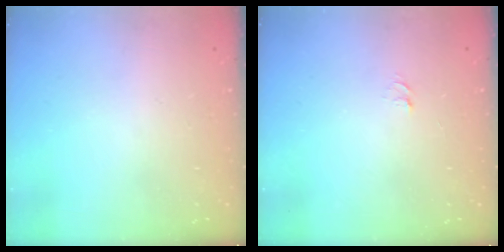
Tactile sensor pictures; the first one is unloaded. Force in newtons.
{"total": 3.7, "press": 3.7, "slide": 0.3}